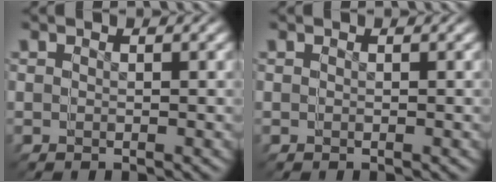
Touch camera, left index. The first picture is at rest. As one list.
[{"total": 0.0}]